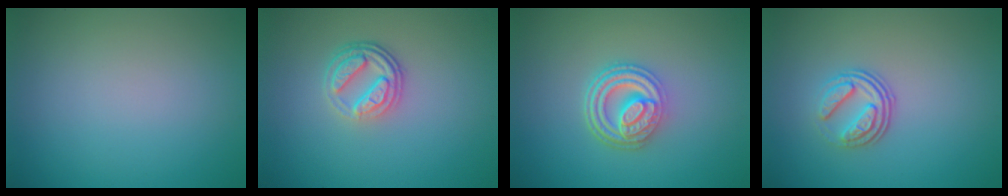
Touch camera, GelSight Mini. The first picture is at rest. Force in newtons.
{"total": 3.8, "press": 2.7, "slide": 2.7}
{"total": 4.8, "press": 3.7, "slide": 3.1}
{"total": 3.3, "press": 2.3, "slide": 2.4}